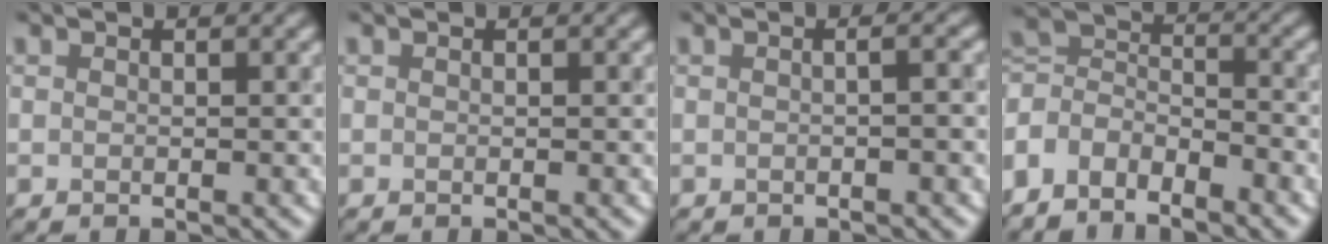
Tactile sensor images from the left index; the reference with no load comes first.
{"total": 0.0}
{"total": 3.5, "force": [0.4, 2.0, 2.9], "torque": [0.005, 0.018, -0.029]}
{"total": 4.5, "force": [-3.6, 2.3, 1.5], "torque": [-0.029, 0.003, -0.074]}